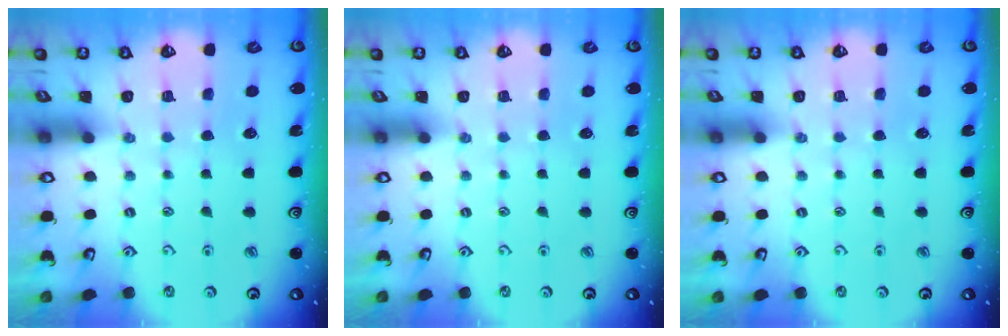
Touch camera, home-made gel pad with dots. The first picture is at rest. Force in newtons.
{"total": 0.0}
{"total": 0.0}